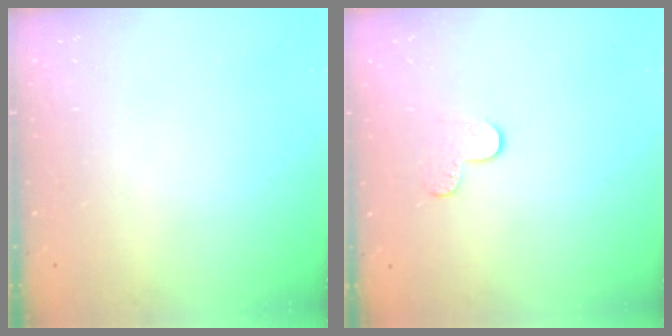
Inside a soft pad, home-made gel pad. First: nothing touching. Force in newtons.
{"total": 5.5, "press": 5.5, "slide": 0.5}